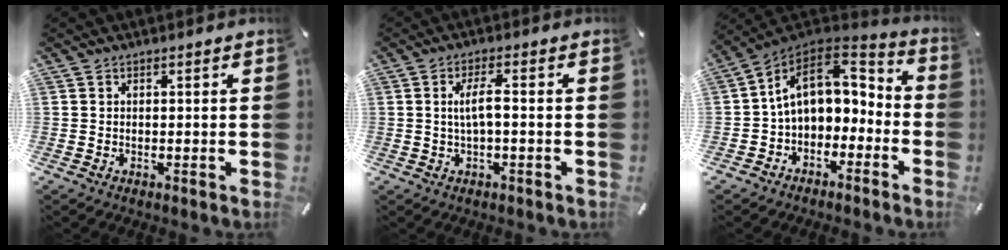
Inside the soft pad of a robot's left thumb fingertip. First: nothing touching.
{"total": 4.9, "force": [0.0, 1.2, 4.8], "torque": [-0.096, 0.003, -0.006]}
{"total": 13.3, "force": [1.5, 9.8, 8.9], "torque": [-0.153, -0.001, 0.029]}